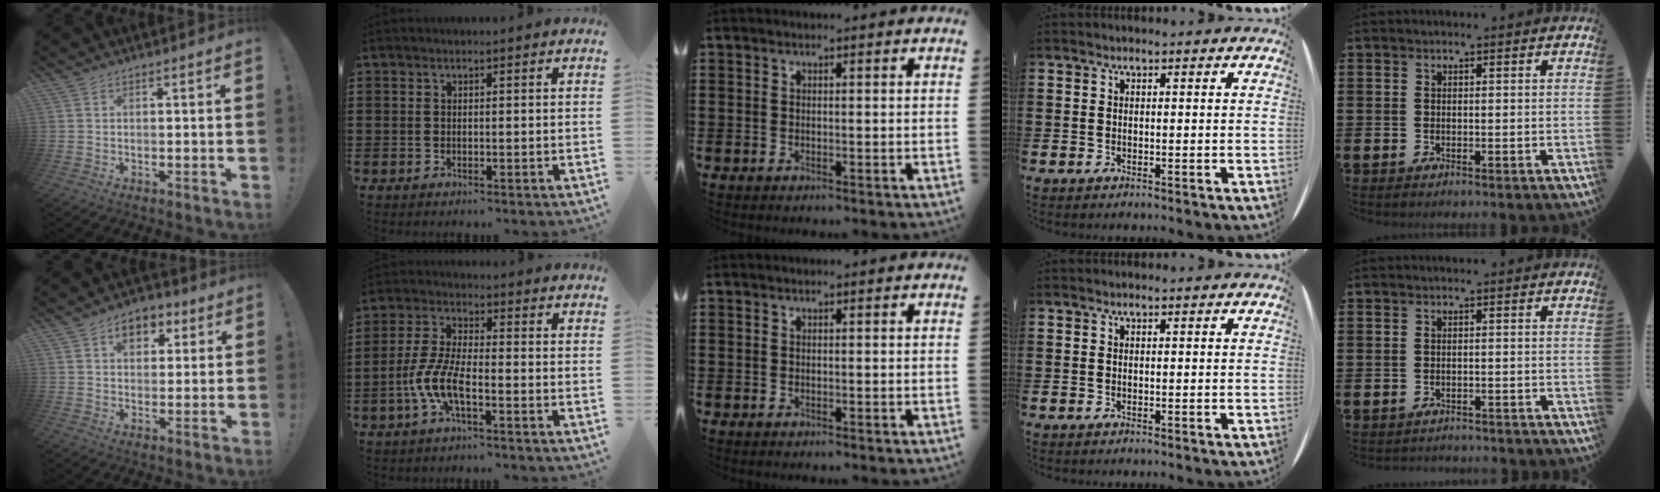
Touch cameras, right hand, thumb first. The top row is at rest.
{"thumb": {"total": 8.0, "force": [3.1, 6.2, 4.0], "torque": [-0.042, -0.012, 0.055]}, "index": {"total": 7.3, "force": [-3.3, 2.0, 6.2], "torque": [-0.151, -0.015, -0.067]}, "little": {"total": 1.0, "force": [-0.8, -0.1, -0.4], "torque": [0.005, 0.001, -0.018]}}